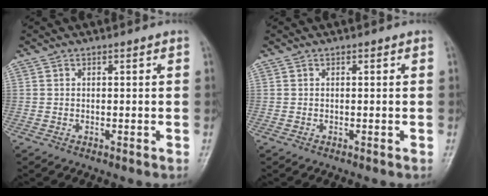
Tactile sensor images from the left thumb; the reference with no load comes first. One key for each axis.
{"total": 0.0}